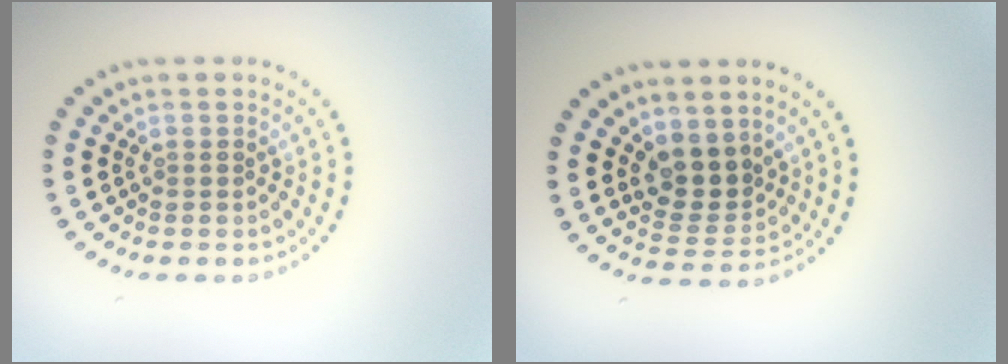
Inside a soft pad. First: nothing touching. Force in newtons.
{"total": 3.1, "press": 2.6, "slide": 1.7}